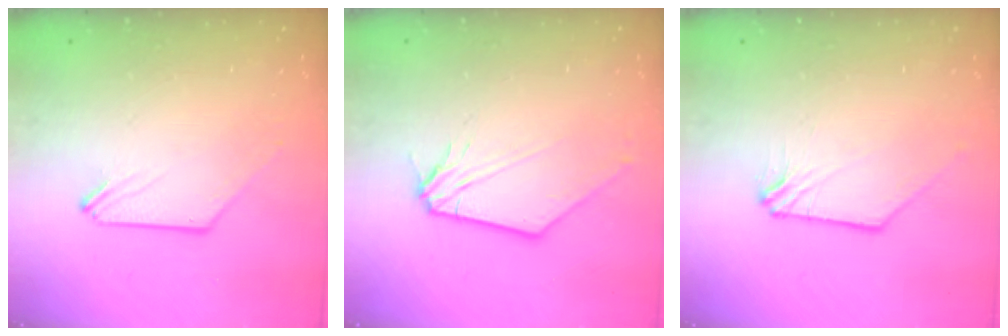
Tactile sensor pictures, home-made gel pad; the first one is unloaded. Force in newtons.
{"total": 5.7, "press": 5.6, "slide": 0.9}
{"total": 0.9, "press": 0.8, "slide": 0.2}